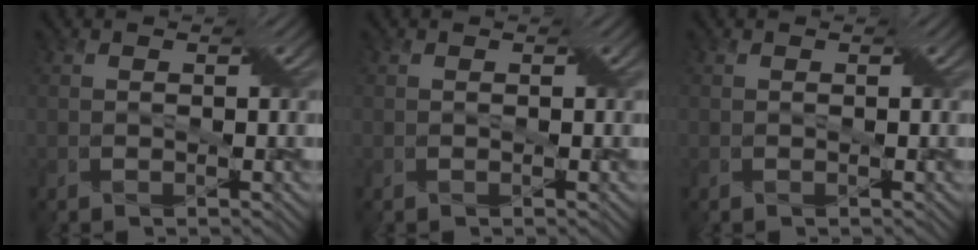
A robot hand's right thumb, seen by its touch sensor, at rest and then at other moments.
{"total": 0.0}
{"total": 0.0}